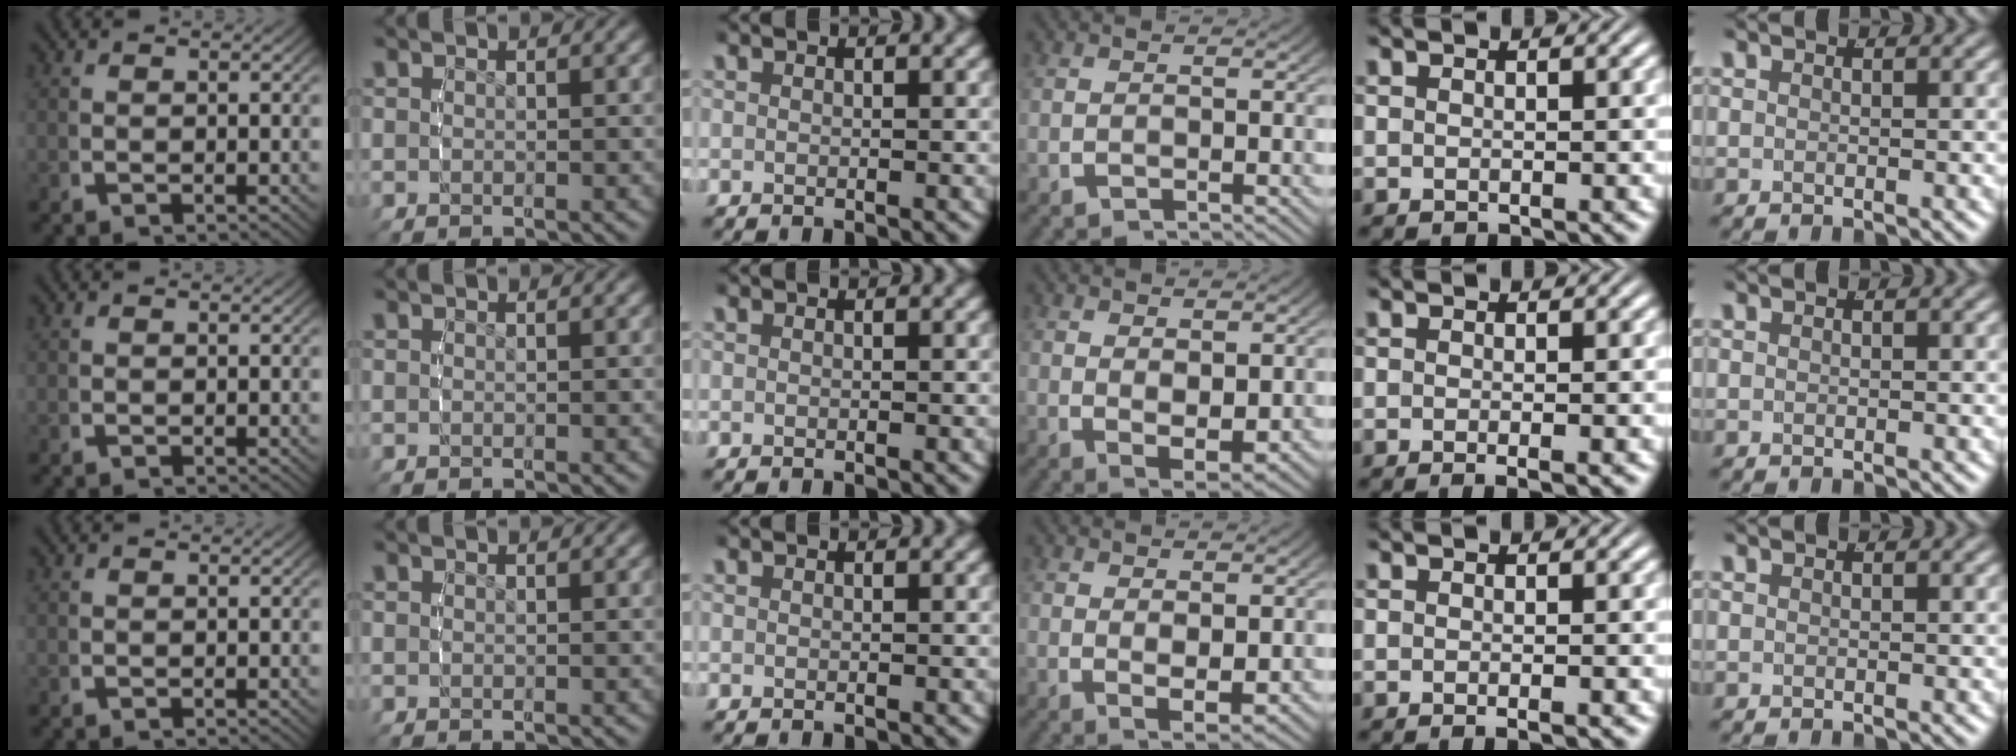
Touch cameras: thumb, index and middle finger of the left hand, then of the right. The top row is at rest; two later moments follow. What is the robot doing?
{"motion": "lift_and_place", "object": "bandage"}